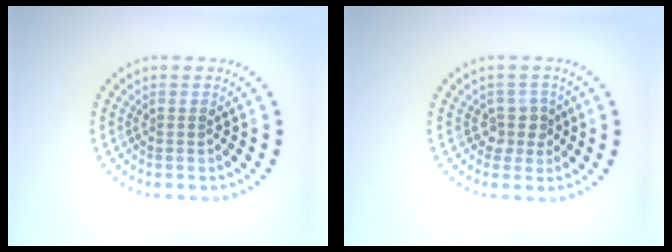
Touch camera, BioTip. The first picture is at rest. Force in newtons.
{"total": 1.9, "press": 1.5, "slide": 1.2}